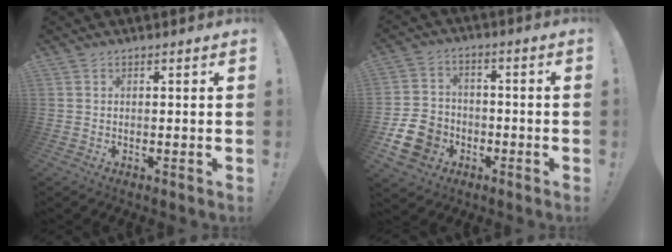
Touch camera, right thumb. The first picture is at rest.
{"total": 12.9, "force": [-4.9, 10.4, 5.7], "torque": [-0.101, 0.039, -0.084]}